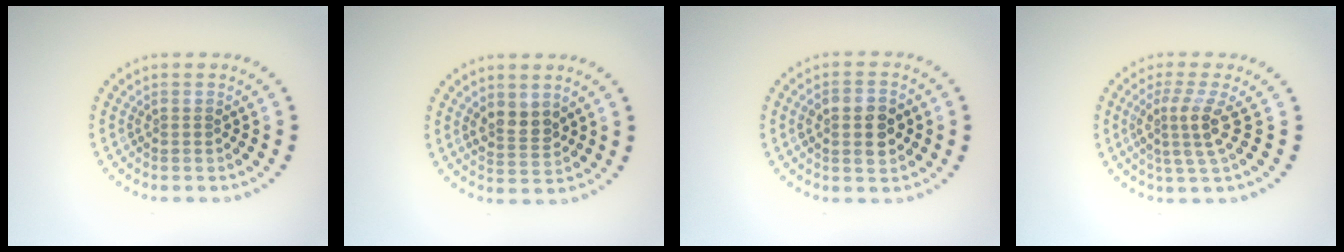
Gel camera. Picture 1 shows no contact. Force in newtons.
{"total": 2.4, "press": 2.2, "slide": 1.0}
{"total": 3.9, "press": 3.9, "slide": 0.3}
{"total": 3.0, "press": 2.2, "slide": 2.0}